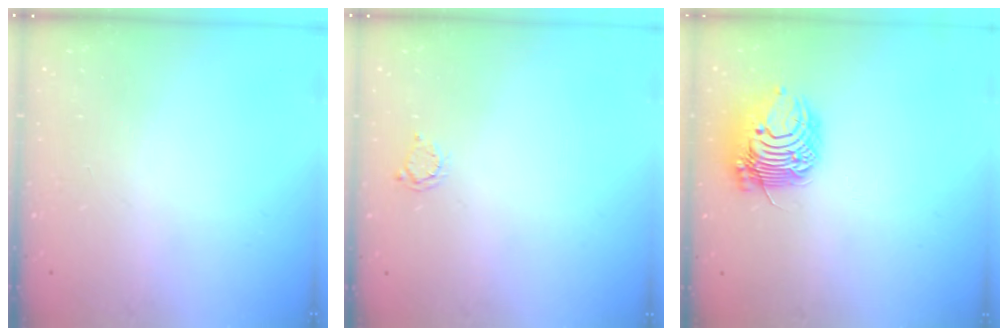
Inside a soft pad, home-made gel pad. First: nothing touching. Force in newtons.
{"total": 2.5, "press": 2.5, "slide": 0.4}
{"total": 13.2, "press": 13.2, "slide": 0.1}